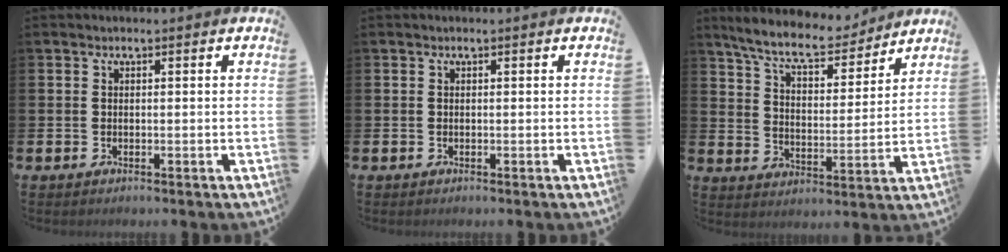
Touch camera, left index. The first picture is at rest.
{"total": 0.0}
{"total": 8.8, "force": [8.1, 1.6, 2.9], "torque": [-0.086, -0.048, 0.143]}